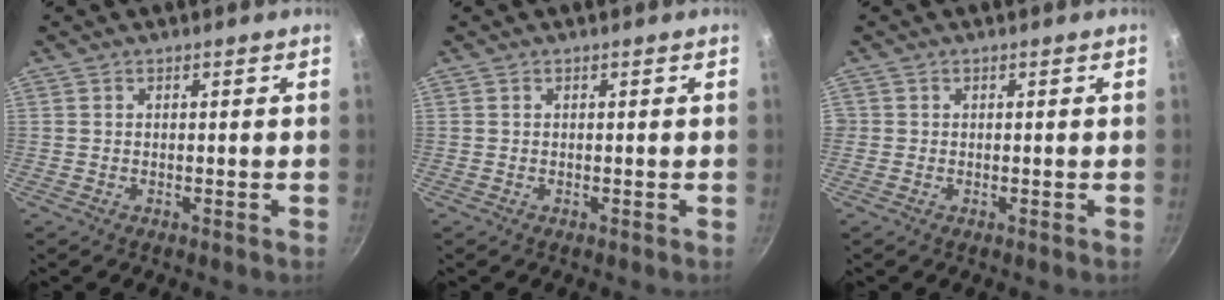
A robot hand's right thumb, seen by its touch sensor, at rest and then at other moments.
{"total": 0.0}
{"total": 0.6, "force": [0.0, 0.6, 0.0], "torque": [0.004, 0.001, -0.004]}